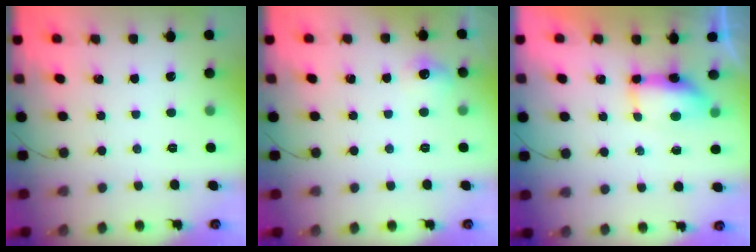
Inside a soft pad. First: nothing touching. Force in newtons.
{"total": 6.9, "press": 6.7, "slide": 1.4}
{"total": 12.0, "press": 8.1, "slide": 8.8}